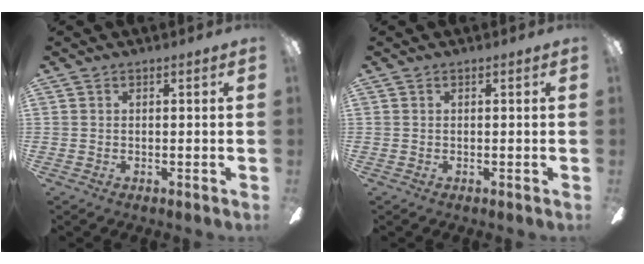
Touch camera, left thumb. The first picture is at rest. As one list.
[{"total": 0.0}]